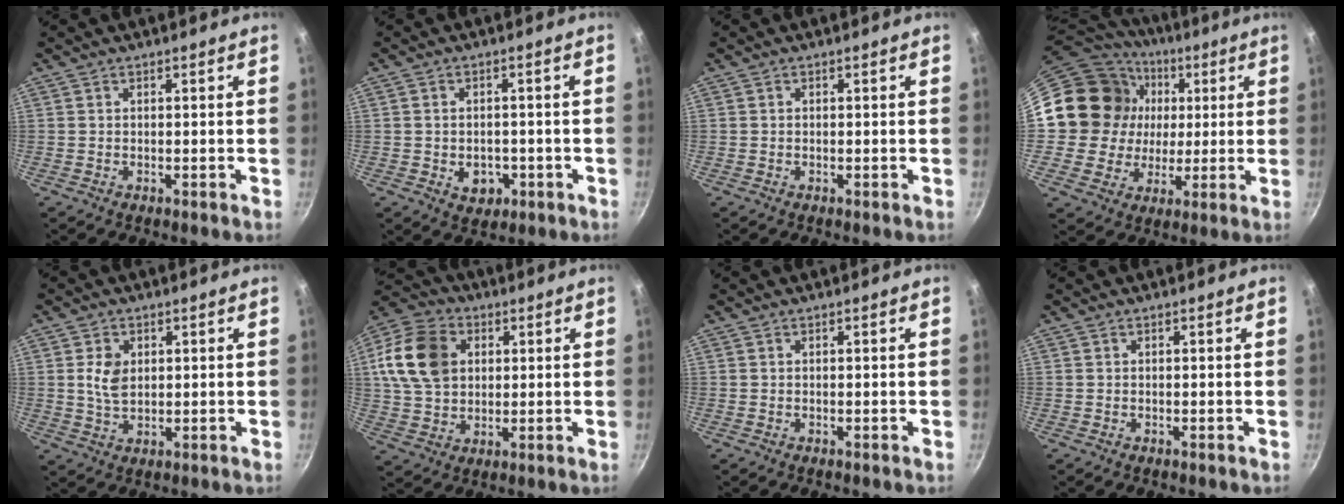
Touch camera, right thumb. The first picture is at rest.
{"total": 5.2, "force": [-1.5, 4.0, 3.0], "torque": [-0.032, 0.009, -0.011]}
{"total": 0.0}
{"total": 18.6, "force": [3.3, 17.1, 6.5], "torque": [-0.101, 0.011, 0.059]}
{"total": 5.6, "force": [1.1, 3.8, 3.9], "torque": [-0.064, -0.007, 0.022]}
{"total": 15.3, "force": [3.5, 11.6, 9.4], "torque": [-0.157, 0.009, 0.058]}
{"total": 0.0}
{"total": 0.0}